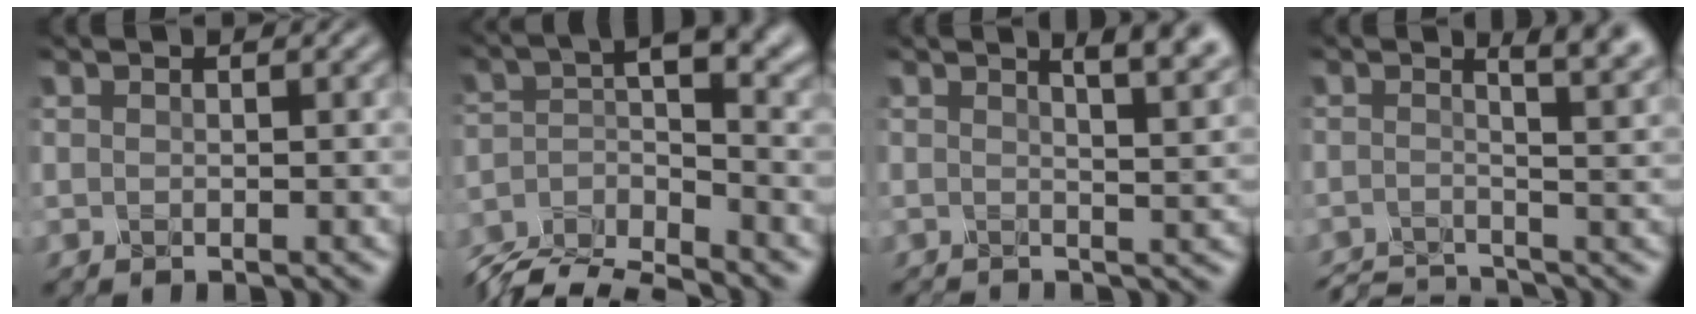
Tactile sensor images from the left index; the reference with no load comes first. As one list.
[{"total": 8.1, "force": [-6.8, 2.0, 4.0], "torque": [-0.061, -0.006, -0.135]}, {"total": 7.3, "force": [3.3, 3.0, 5.7], "torque": [-0.021, 0.045, 0.021]}, {"total": 6.3, "force": [-1.9, 2.6, 5.5], "torque": [-0.013, 0.000, -0.039]}]